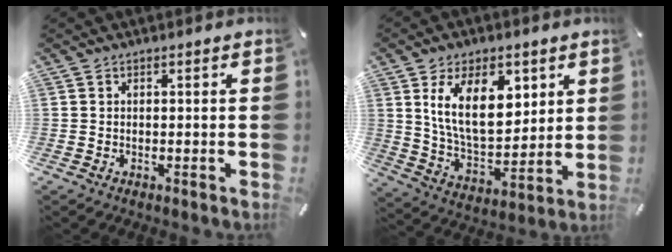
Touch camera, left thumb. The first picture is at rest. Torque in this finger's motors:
{"motor_torque": [1.07, 1.11, 1.44, -1.33, 0.20]}